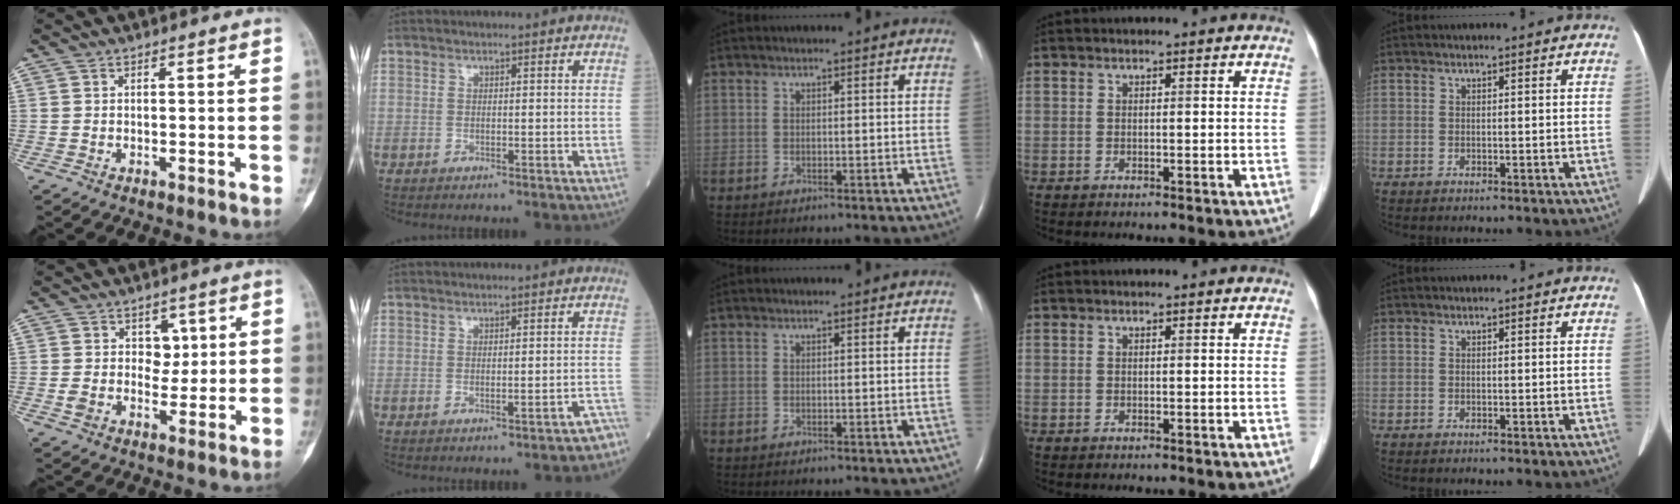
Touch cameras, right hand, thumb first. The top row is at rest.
{"thumb": {"total": 5.0, "force": [1.1, 4.0, 2.7], "torque": [-0.007, -0.004, 0.016]}, "index": {"total": 3.3, "force": [-2.8, 0.7, 1.6], "torque": [-0.004, 0.015, -0.031]}}